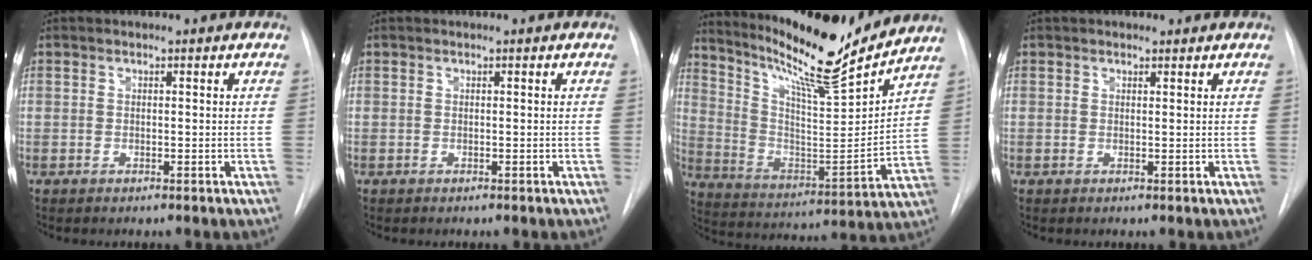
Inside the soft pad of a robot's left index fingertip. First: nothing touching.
{"total": 0.0}
{"total": 20.7, "force": [18.4, 0.9, 9.4], "torque": [-0.167, -0.041, 0.291]}
{"total": 1.4, "force": [1.1, 0.6, 0.5], "torque": [-0.009, 0.011, 0.015]}